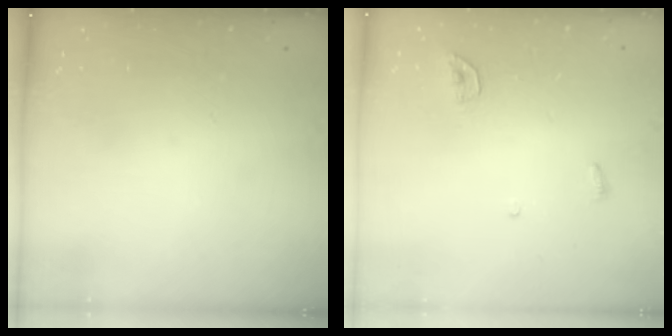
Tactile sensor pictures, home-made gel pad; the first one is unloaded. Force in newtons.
{"total": 4.3, "press": 4.3, "slide": 0.4}